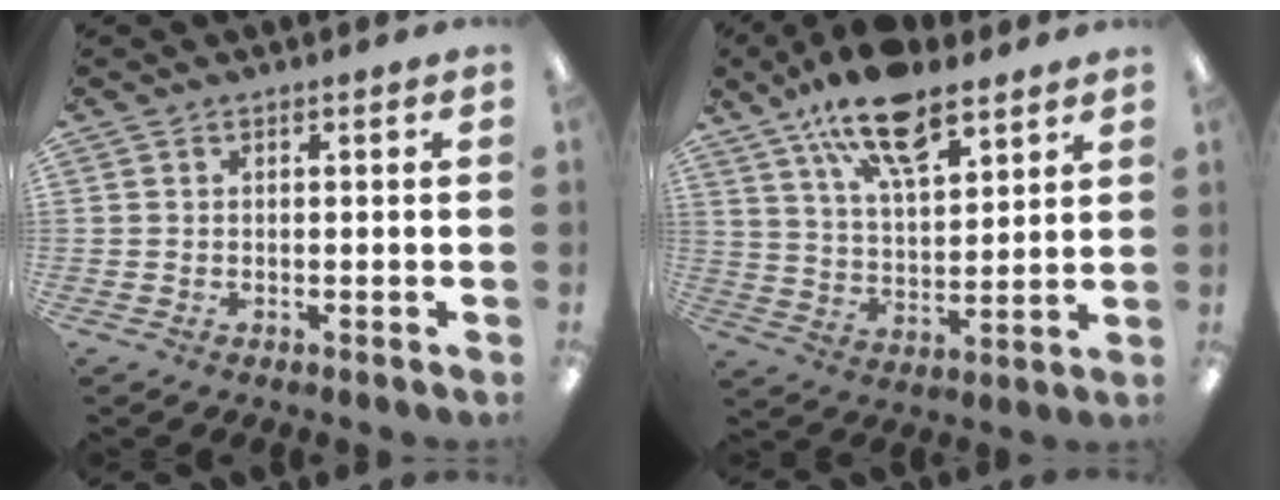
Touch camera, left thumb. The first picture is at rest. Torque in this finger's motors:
{"motor_torque": [0.28, 0.60, 1.59, -1.18, 0.39]}